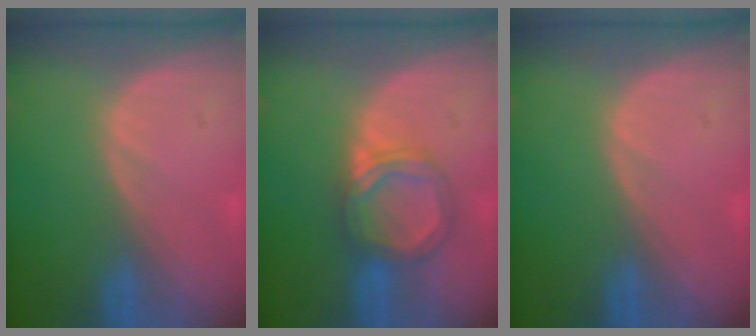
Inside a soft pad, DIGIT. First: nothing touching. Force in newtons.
{"total": 5.4, "press": 5.3, "slide": 1.0}
{"total": 0.0}